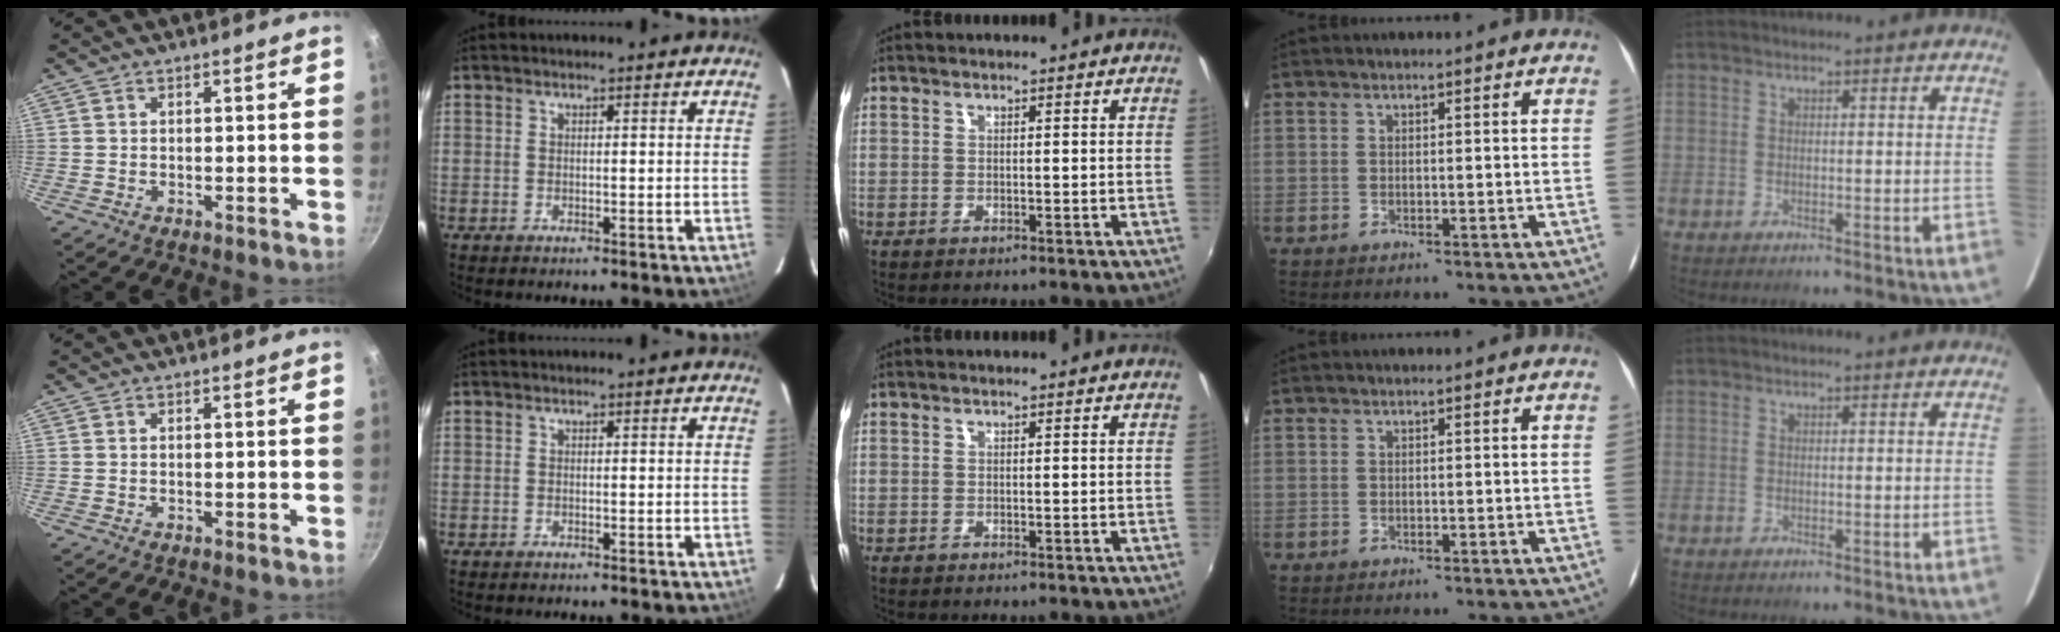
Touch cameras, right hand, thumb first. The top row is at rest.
{}